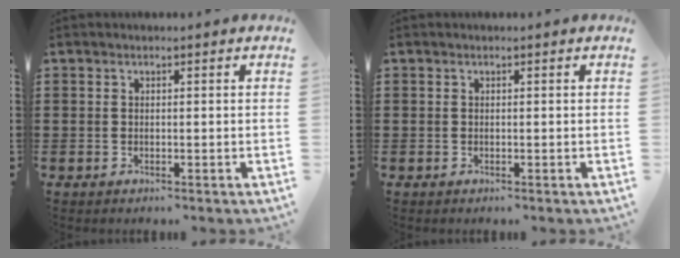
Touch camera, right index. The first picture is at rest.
{"total": 0.0}